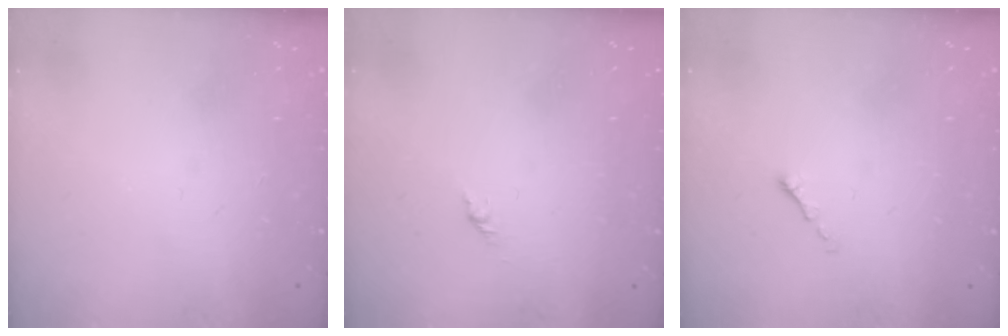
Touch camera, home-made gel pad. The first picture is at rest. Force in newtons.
{"total": 1.7, "press": 1.6, "slide": 0.7}
{"total": 0.6, "press": 0.5, "slide": 0.2}